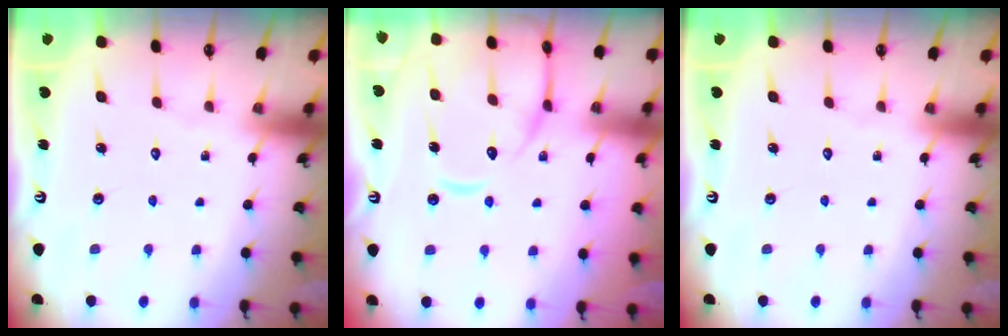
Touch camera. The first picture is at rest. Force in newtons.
{"total": 12.3, "press": 12.2, "slide": 1.3}
{"total": 0.0}